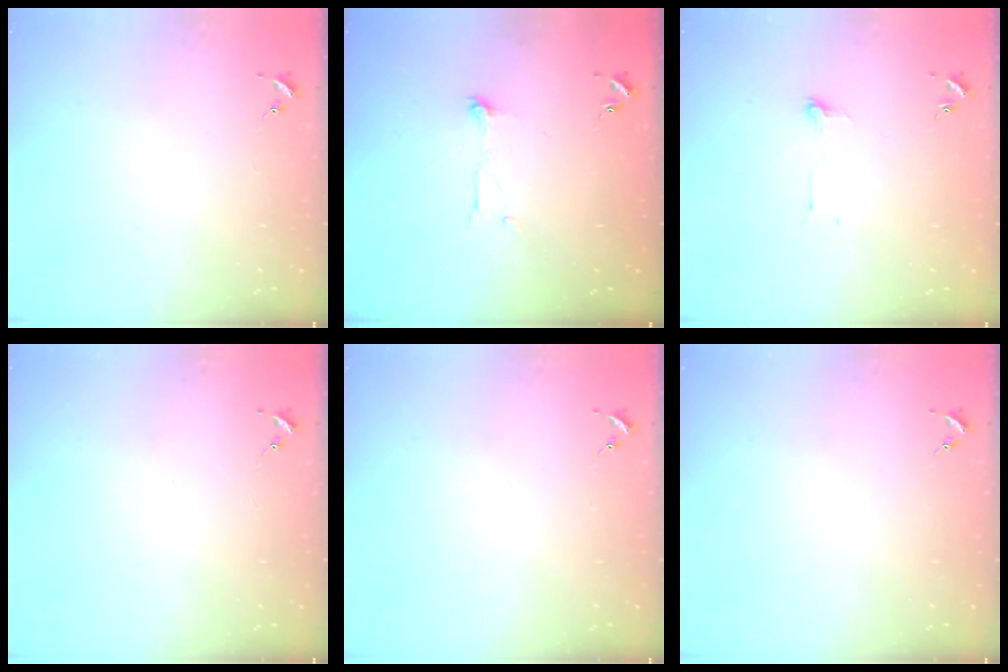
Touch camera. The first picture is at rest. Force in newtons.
{"total": 4.4, "press": 4.4, "slide": 0.3}
{"total": 3.8, "press": 3.8, "slide": 0.3}
{"total": 0.0}
{"total": 0.0}
{"total": 0.0}